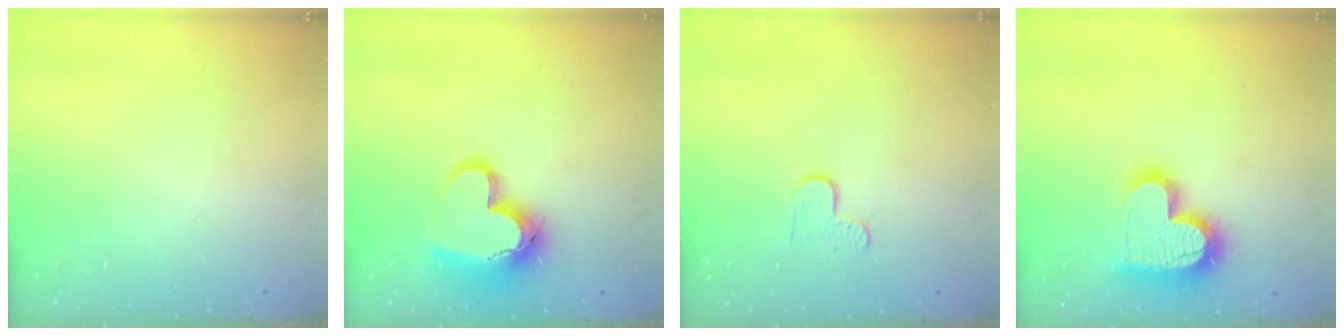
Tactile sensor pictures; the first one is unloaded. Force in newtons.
{"total": 15.9, "press": 15.7, "slide": 2.2}
{"total": 4.7, "press": 4.7, "slide": 0.4}
{"total": 19.4, "press": 19.3, "slide": 1.5}